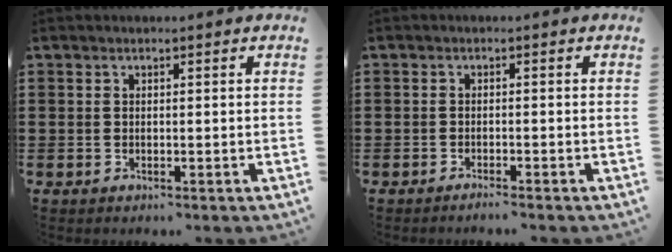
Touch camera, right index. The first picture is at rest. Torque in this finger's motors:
{"motor_torque": [-0.78, 0.91, -0.35, -0.02]}